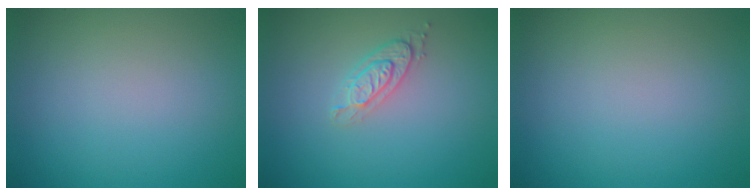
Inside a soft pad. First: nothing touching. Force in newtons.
{"total": 2.1, "press": 2.0, "slide": 0.7}
{"total": 0.0}